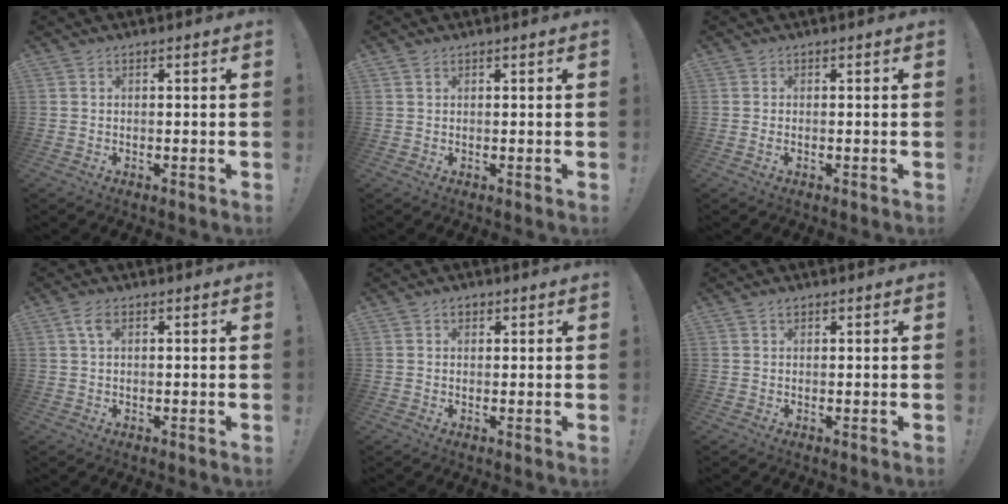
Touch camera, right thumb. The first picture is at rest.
{"total": 0.7, "force": [0.4, 0.4, 0.4], "torque": [-0.008, 0.002, 0.008]}
{"total": 0.6, "force": [0.1, 0.2, 0.6], "torque": [-0.005, -0.003, -0.001]}
{"total": 3.4, "force": [1.3, 1.6, 2.6], "torque": [-0.056, 0.004, 0.023]}
{"total": 1.9, "force": [0.9, 1.4, 0.8], "torque": [-0.009, 0.001, 0.016]}
{"total": 1.2, "force": [0.9, 0.5, 0.6], "torque": [-0.011, 0.000, 0.016]}